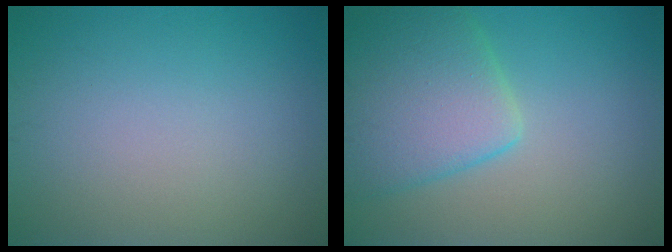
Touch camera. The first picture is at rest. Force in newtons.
{"total": 6.5, "press": 6.5, "slide": 0.6}